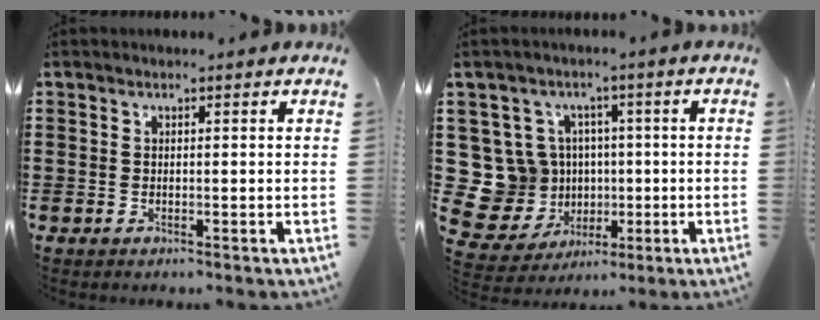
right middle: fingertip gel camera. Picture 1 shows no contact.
{"total": 10.5, "force": [0.6, 10.1, 3.0], "torque": [-0.125, -0.005, 0.016]}